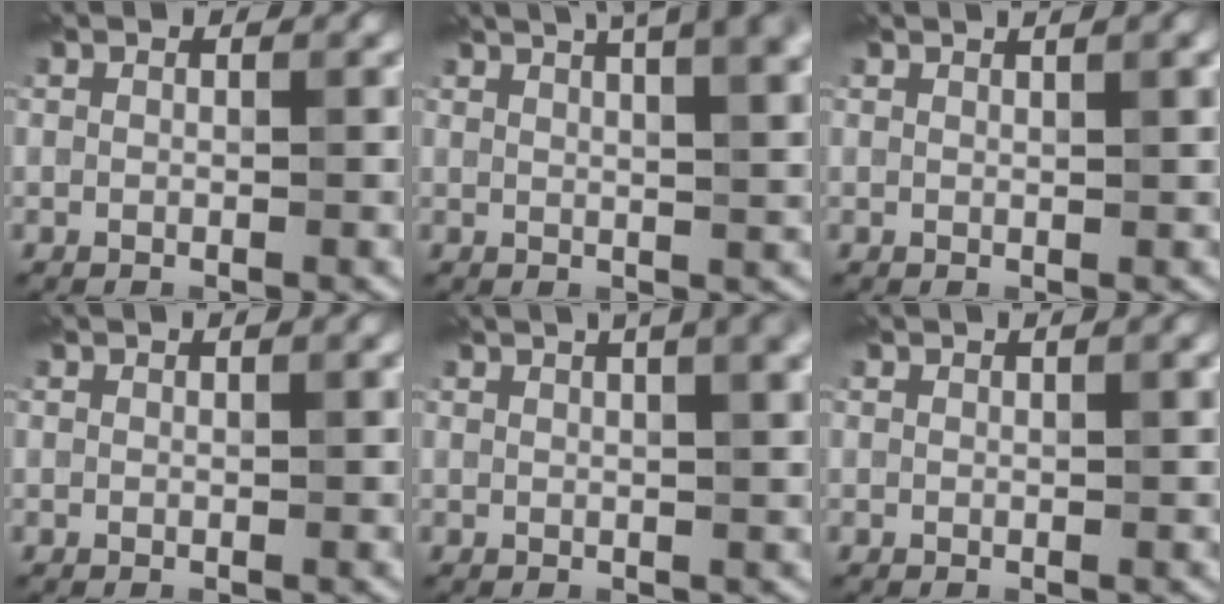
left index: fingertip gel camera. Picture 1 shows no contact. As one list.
[{"total": 10.9, "force": [6.4, 4.3, 7.8], "torque": [-0.061, 0.062, 0.055]}, {"total": 2.3, "force": [1.3, 0.5, 1.8], "torque": [-0.013, 0.002, 0.013]}, {"total": 0.6, "force": [0.4, 0.0, 0.4], "torque": [-0.006, 0.001, 0.008]}, {"total": 8.1, "force": [4.4, 3.4, 5.8], "torque": [-0.039, 0.053, 0.026]}, {"total": 0.9, "force": [0.6, 0.0, 0.7], "torque": [-0.010, 0.001, 0.010]}]